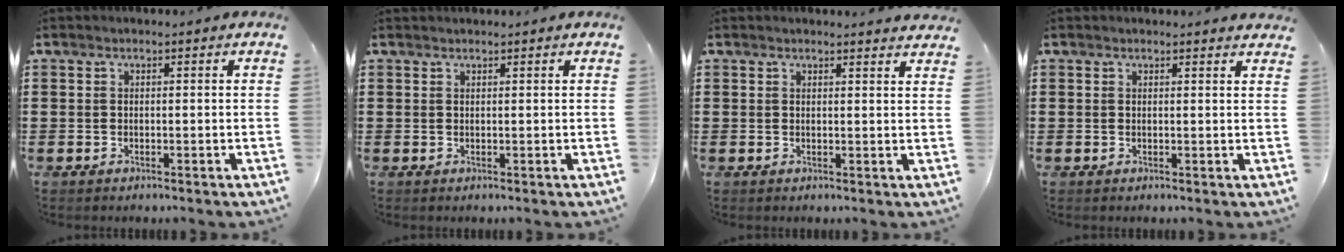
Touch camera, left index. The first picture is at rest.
{"total": 0.6, "force": [0.6, 0.0, 0.1], "torque": [-0.004, -0.002, 0.012]}
{"total": 1.6, "force": [1.6, 0.0, 0.3], "torque": [-0.001, -0.004, 0.029]}
{"total": 1.0, "force": [1.0, 0.0, 0.3], "torque": [0.000, -0.005, 0.018]}